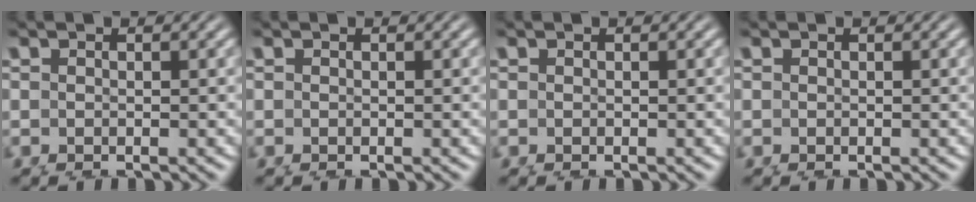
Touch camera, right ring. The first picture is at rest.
{"total": 0.0}
{"total": 0.0}
{"total": 0.0}